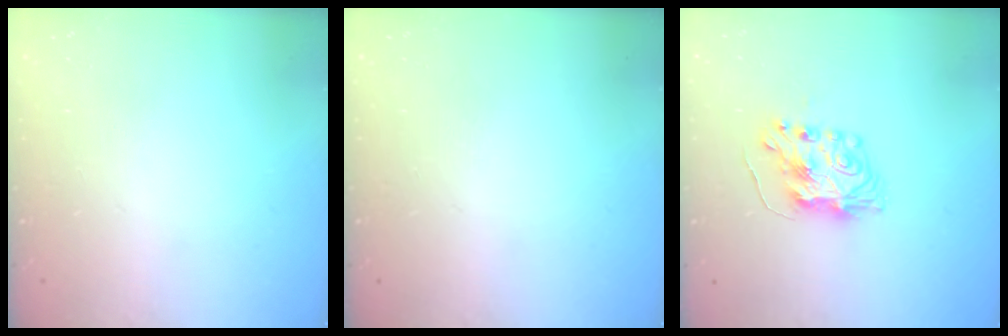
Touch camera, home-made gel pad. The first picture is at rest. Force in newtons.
{"total": 0.0}
{"total": 7.8, "press": 7.8, "slide": 0.2}